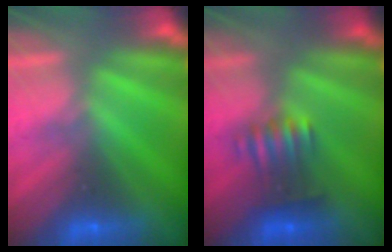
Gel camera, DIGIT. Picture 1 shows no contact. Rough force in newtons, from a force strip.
{"total": 3.6}